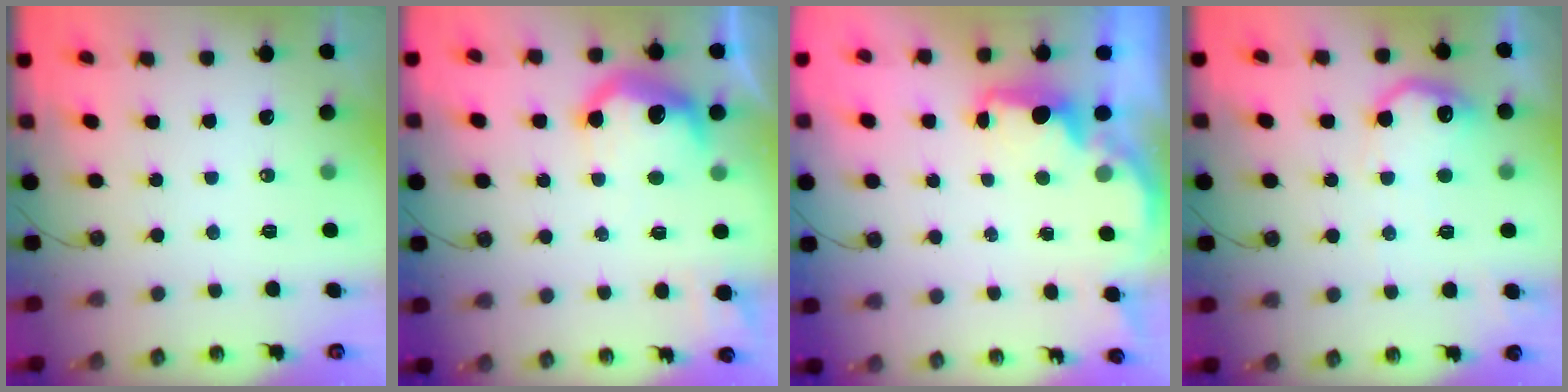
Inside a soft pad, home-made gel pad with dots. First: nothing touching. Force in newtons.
{"total": 12.2, "press": 12.2, "slide": 0.9}
{"total": 2.1, "press": 2.1, "slide": 0.6}
{"total": 12.0, "press": 12.0, "slide": 0.3}